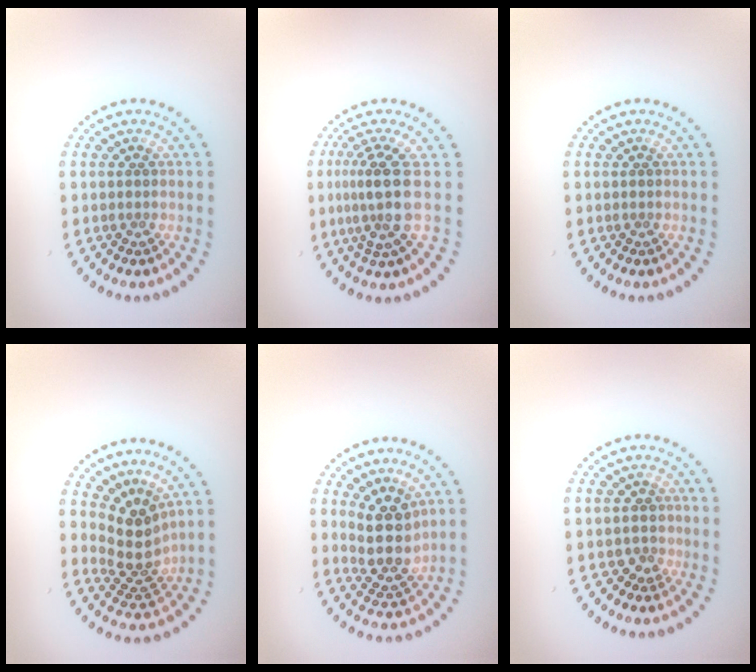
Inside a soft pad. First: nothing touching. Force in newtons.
{"total": 3.9, "press": 2.9, "slide": 2.6}
{"total": 0.0}
{"total": 3.6, "press": 2.7, "slide": 2.5}
{"total": 4.2, "press": 3.5, "slide": 2.2}
{"total": 1.6, "press": 1.2, "slide": 1.0}